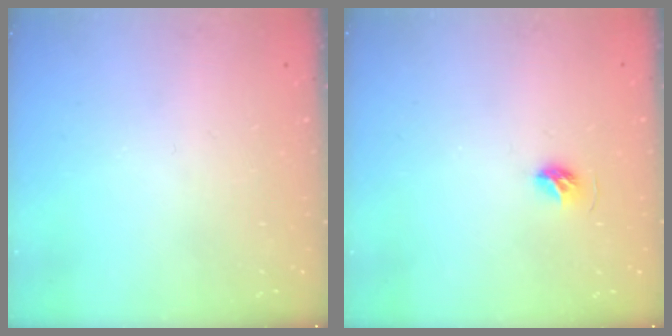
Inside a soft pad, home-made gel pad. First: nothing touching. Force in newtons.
{"total": 4.9, "press": 4.8, "slide": 1.1}